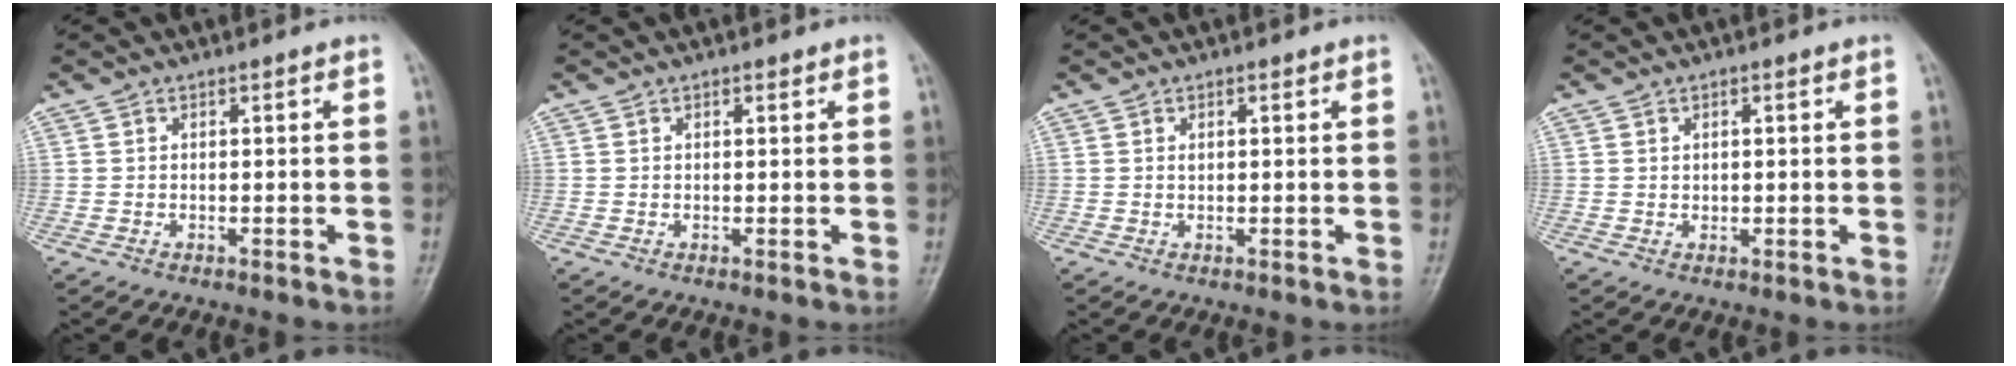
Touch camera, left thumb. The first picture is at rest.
{"total": 0.9, "force": [0.5, 0.5, 0.5], "torque": [-0.005, -0.001, 0.006]}
{"total": 1.0, "force": [0.4, 0.7, 0.6], "torque": [-0.006, -0.001, 0.006]}
{"total": 1.1, "force": [0.5, 0.8, 0.6], "torque": [-0.003, -0.002, 0.007]}